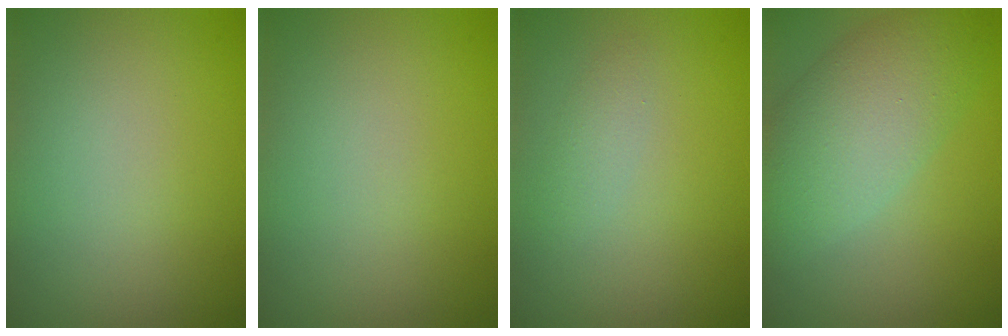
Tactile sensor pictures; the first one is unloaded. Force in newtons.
{"total": 0.0}
{"total": 1.2, "press": 1.2, "slide": 0.0}
{"total": 6.6, "press": 6.6, "slide": 0.4}